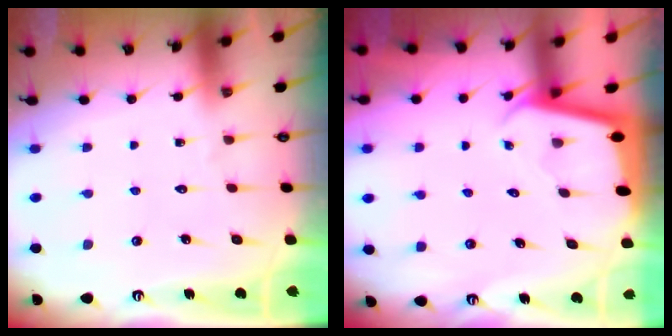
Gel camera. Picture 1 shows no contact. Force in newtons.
{"total": 1.9, "press": 1.9, "slide": 0.1}